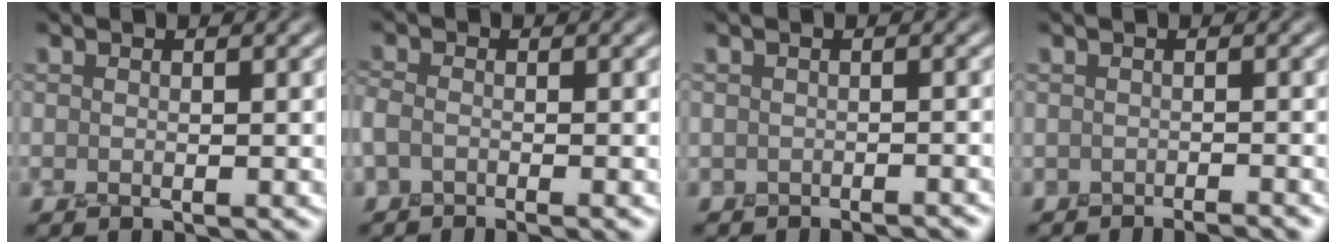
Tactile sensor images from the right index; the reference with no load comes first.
{"total": 1.1, "force": [-0.8, 0.6, 0.5], "torque": [-0.014, 0.002, -0.020]}
{"total": 1.4, "force": [-1.4, -0.1, -0.4], "torque": [0.021, 0.008, -0.013]}
{"total": 1.3, "force": [-1.3, -0.1, 0.2], "torque": [0.017, 0.009, -0.017]}